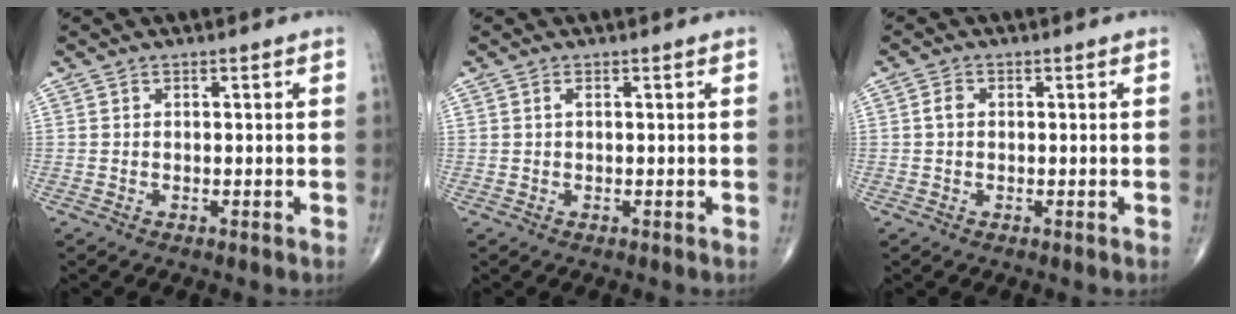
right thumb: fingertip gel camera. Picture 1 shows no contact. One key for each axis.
{"total": 0.6, "fx": 0.2, "fy": 0.2, "fz": 0.5, "tx": -0.012, "ty": 0.003, "tz": 0.004}
{"total": 1.6, "fx": 0.1, "fy": 1.2, "fz": 1.1, "tx": -0.019, "ty": 0.005, "tz": 0.001}